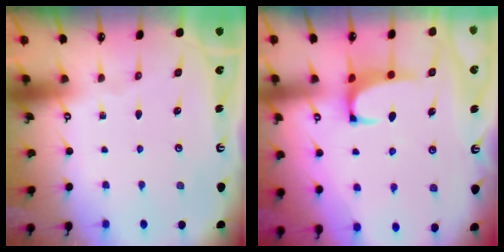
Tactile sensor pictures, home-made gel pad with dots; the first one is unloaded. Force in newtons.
{"total": 1.3, "press": 1.0, "slide": 0.7}